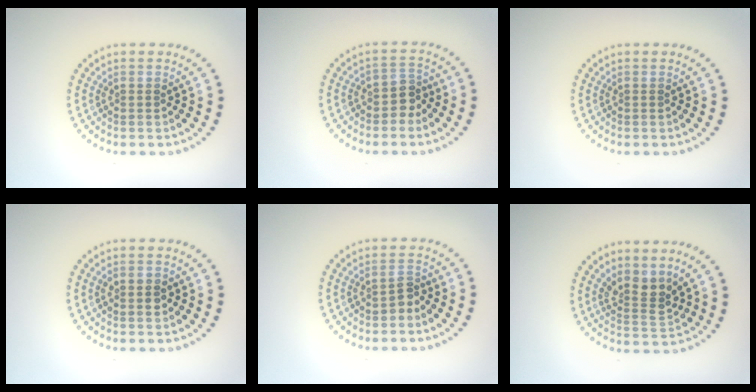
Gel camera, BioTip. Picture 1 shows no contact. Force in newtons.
{"total": 2.0, "press": 1.6, "slide": 1.2}
{"total": 0.0}
{"total": 1.4, "press": 1.4, "slide": 0.1}
{"total": 1.4, "press": 1.2, "slide": 0.7}
{"total": 2.8, "press": 2.1, "slide": 1.8}